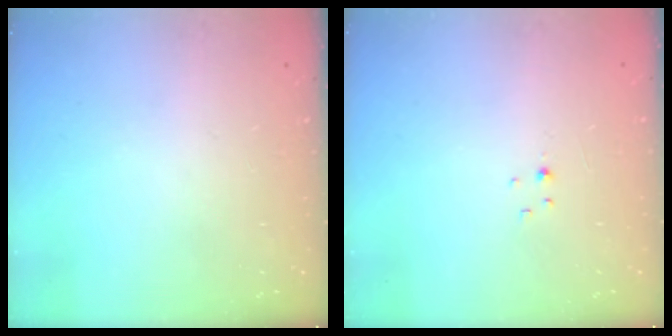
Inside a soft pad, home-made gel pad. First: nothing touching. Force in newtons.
{"total": 1.1, "press": 1.1, "slide": 0.2}